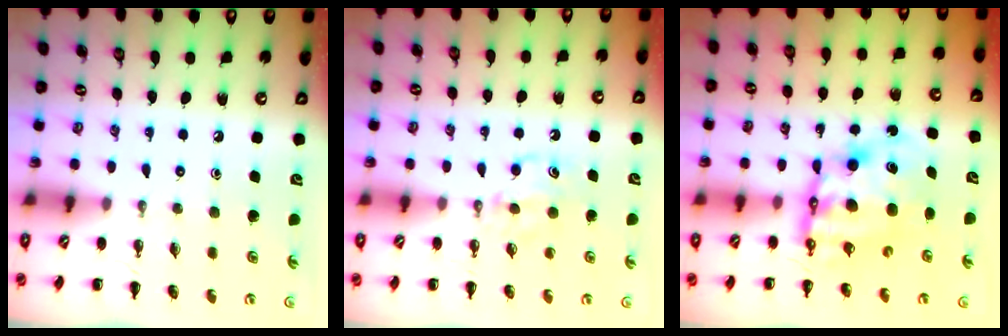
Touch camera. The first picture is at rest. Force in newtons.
{"total": 6.3, "press": 6.1, "slide": 1.6}
{"total": 11.0, "press": 10.7, "slide": 2.7}